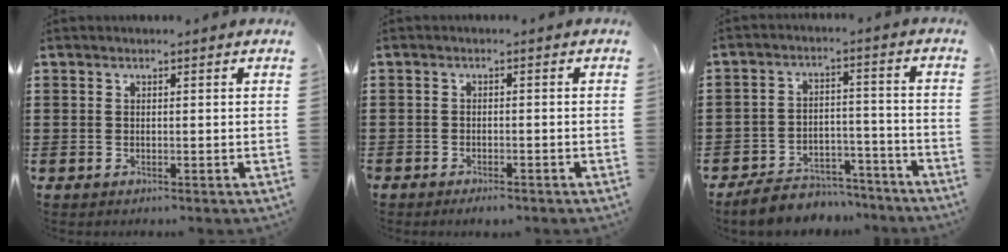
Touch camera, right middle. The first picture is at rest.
{"total": 1.3, "force": [-1.2, 0.2, 0.3], "torque": [-0.012, -0.003, -0.023]}
{"total": 6.2, "force": [-6.0, 1.5, 0.4], "torque": [-0.003, 0.020, -0.120]}